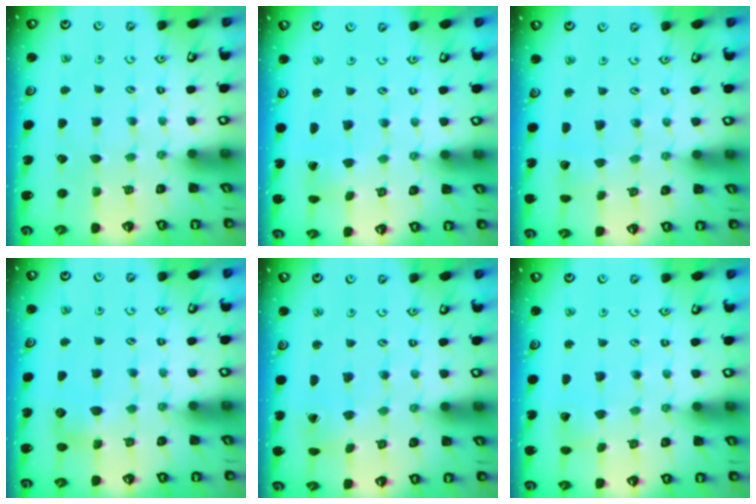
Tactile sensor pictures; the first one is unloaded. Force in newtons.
{"total": 0.6, "press": 0.5, "slide": 0.2}
{"total": 1.7, "press": 1.7, "slide": 0.1}
{"total": 4.9, "press": 4.8, "slide": 0.5}
{"total": 1.7, "press": 1.7, "slide": 0.1}
{"total": 2.5, "press": 2.4, "slide": 0.3}